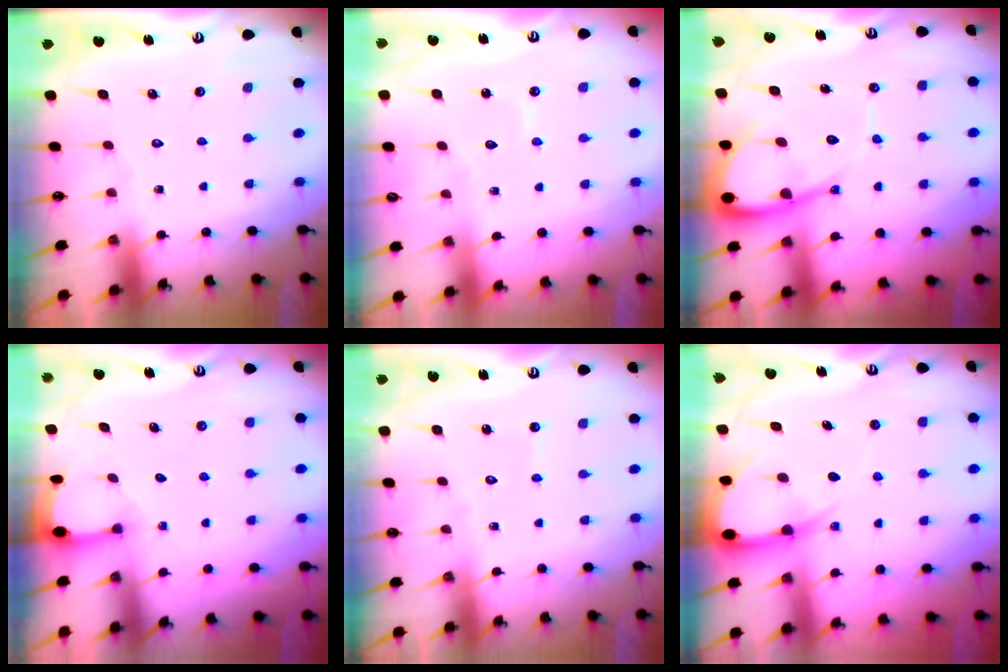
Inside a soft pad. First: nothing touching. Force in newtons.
{"total": 4.2, "press": 4.2, "slide": 0.4}
{"total": 11.9, "press": 11.9, "slide": 1.3}
{"total": 2.7, "press": 2.7, "slide": 0.3}
{"total": 2.5, "press": 2.5, "slide": 0.2}
{"total": 7.6, "press": 7.5, "slide": 0.9}